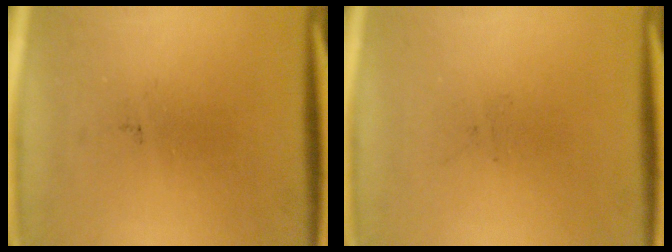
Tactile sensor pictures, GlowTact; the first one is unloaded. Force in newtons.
{"total": 0.0}